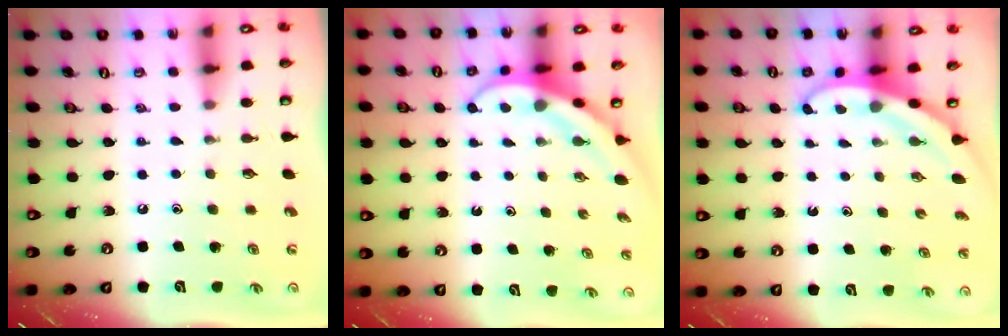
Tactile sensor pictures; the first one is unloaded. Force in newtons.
{"total": 4.0, "press": 3.9, "slide": 0.4}
{"total": 3.1, "press": 3.1, "slide": 0.2}